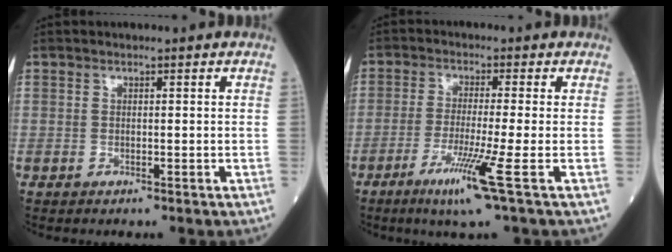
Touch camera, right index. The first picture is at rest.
{"total": 7.4, "force": [-3.5, -1.5, 6.3], "torque": [-0.119, -0.025, -0.066]}